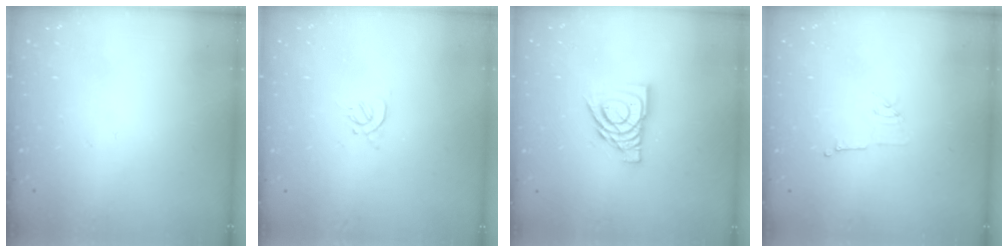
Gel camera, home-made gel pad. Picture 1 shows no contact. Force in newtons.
{"total": 1.7, "press": 1.7, "slide": 0.5}
{"total": 12.9, "press": 12.8, "slide": 1.6}
{"total": 6.0, "press": 6.0, "slide": 0.5}